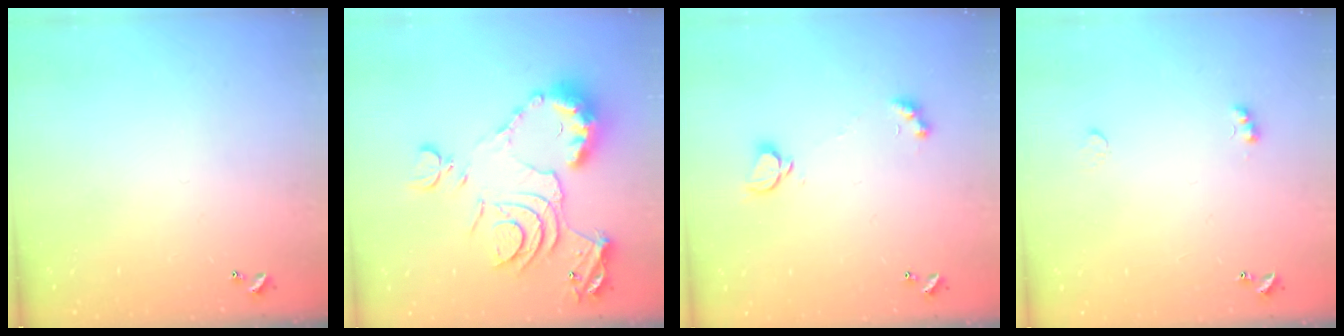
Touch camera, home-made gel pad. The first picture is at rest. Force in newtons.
{"total": 15.1, "press": 15.0, "slide": 1.6}
{"total": 2.1, "press": 2.1, "slide": 0.3}
{"total": 3.8, "press": 3.7, "slide": 0.6}